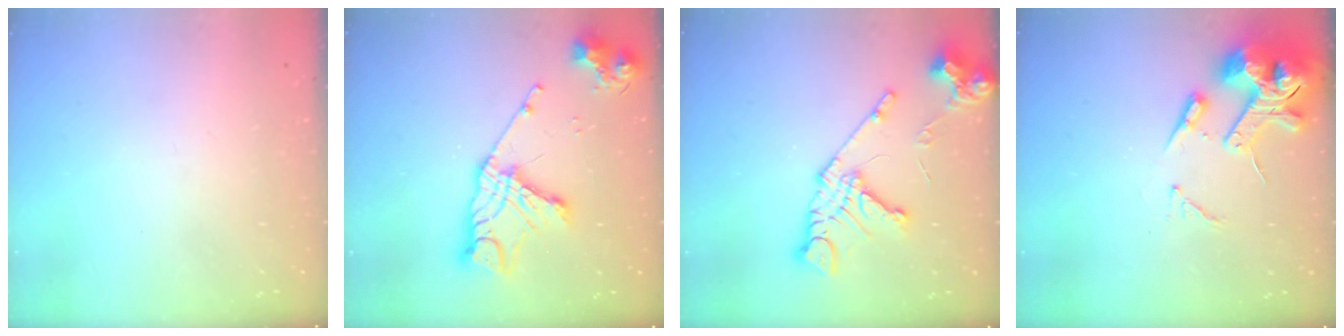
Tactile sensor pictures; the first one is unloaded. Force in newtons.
{"total": 16.9, "press": 16.8, "slide": 1.4}
{"total": 14.5, "press": 14.4, "slide": 1.6}
{"total": 14.2, "press": 14.0, "slide": 2.1}